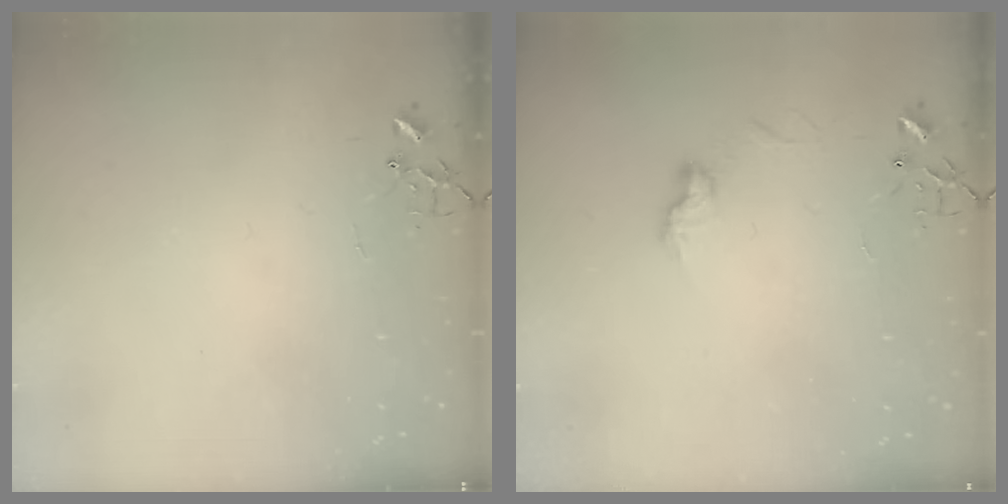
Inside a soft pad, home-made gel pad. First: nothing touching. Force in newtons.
{"total": 6.7, "press": 6.7, "slide": 0.3}